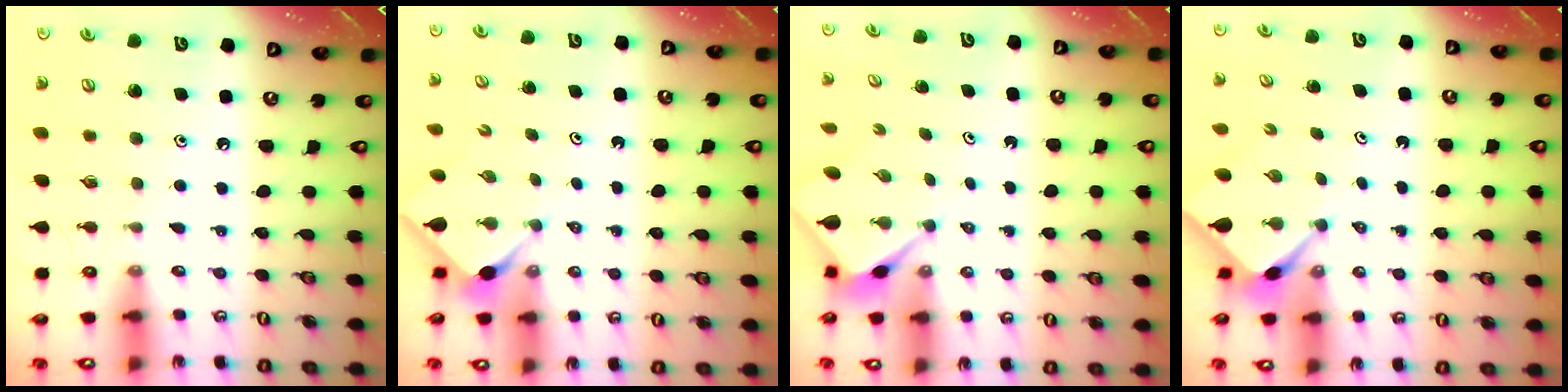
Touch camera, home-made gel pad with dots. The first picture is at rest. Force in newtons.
{"total": 2.9, "press": 2.9, "slide": 0.3}
{"total": 2.7, "press": 2.7, "slide": 0.1}
{"total": 2.4, "press": 2.4, "slide": 0.3}